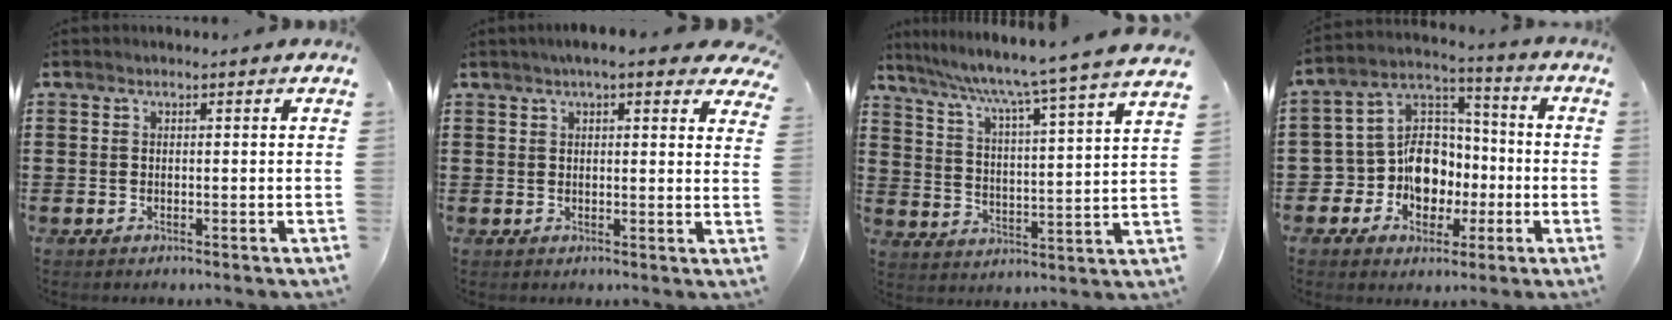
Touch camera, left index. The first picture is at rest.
{"total": 4.4, "force": [3.5, 0.5, 2.7], "torque": [-0.055, -0.002, 0.061]}
{"total": 5.9, "force": [4.9, -1.3, 3.0], "torque": [-0.079, -0.047, 0.069]}
{"total": 11.0, "force": [-2.8, 9.5, 4.8], "torque": [-0.115, 0.016, -0.048]}